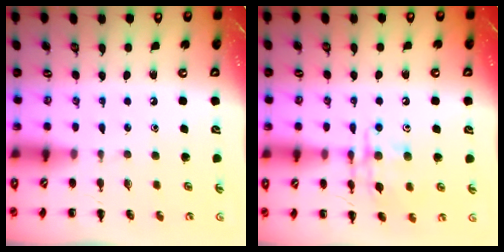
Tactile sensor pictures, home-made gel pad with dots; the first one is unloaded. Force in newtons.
{"total": 13.1, "press": 13.0, "slide": 1.8}